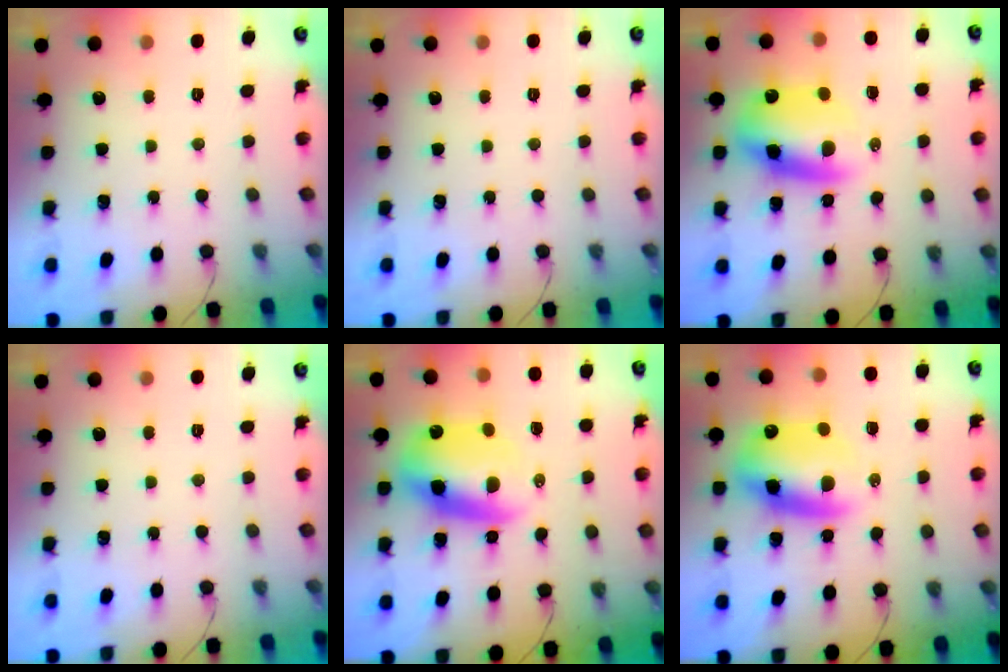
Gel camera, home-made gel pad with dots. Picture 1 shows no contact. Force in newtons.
{"total": 0.0}
{"total": 11.8, "press": 11.5, "slide": 2.8}
{"total": 0.0}
{"total": 12.5, "press": 12.1, "slide": 3.5}
{"total": 12.6, "press": 12.2, "slide": 3.0}